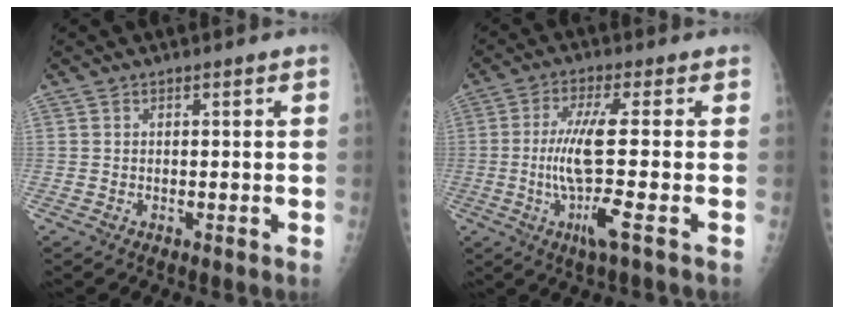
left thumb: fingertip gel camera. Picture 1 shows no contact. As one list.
[{"total": 9.9, "force": [-1.7, -0.4, 9.7], "torque": [-0.212, -0.008, -0.039]}]